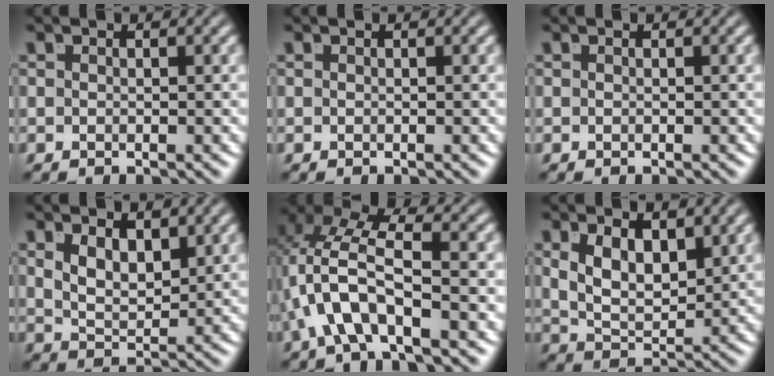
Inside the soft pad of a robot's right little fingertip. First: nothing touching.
{"total": 0.0}
{"total": 0.0}
{"total": 3.9, "force": [1.4, 2.5, 2.7], "torque": [-0.049, -0.010, 0.022]}
{"total": 5.9, "force": [0.5, 3.0, 5.1], "torque": [-0.124, -0.008, 0.013]}
{"total": 5.1, "force": [1.1, 3.5, 3.6], "torque": [-0.076, -0.019, 0.024]}